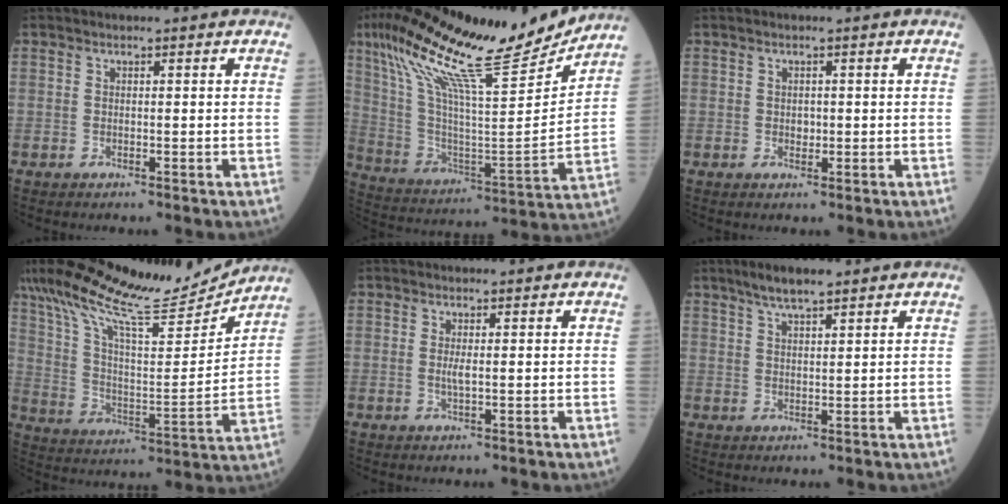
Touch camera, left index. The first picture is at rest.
{"total": 23.5, "force": [18.5, 2.2, 14.3], "torque": [-0.263, 0.002, 0.315]}
{"total": 1.0, "force": [-0.2, 0.8, 0.5], "torque": [-0.010, -0.004, -0.002]}
{"total": 20.1, "force": [18.1, 1.8, 8.6], "torque": [-0.172, -0.007, 0.296]}
{"total": 1.2, "force": [-0.1, 0.2, 1.2], "torque": [-0.030, -0.006, 0.000]}
{"total": 4.7, "force": [3.6, 0.7, 3.0], "torque": [-0.062, 0.009, 0.066]}